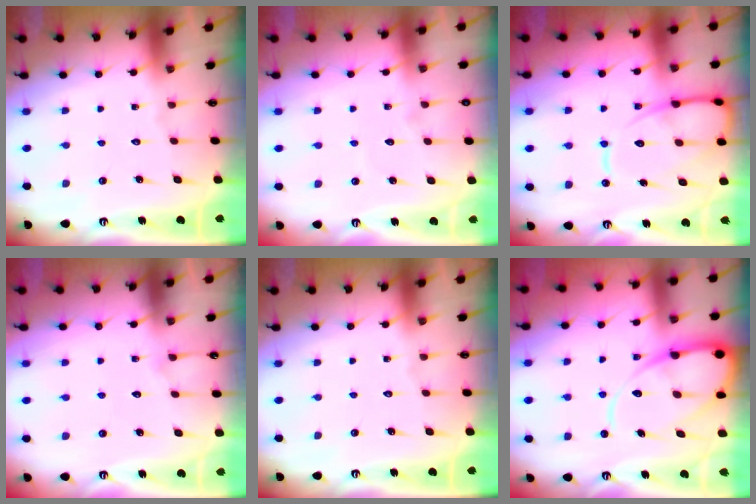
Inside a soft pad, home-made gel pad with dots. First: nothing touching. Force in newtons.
{"total": 3.3, "press": 3.3, "slide": 0.3}
{"total": 12.5, "press": 12.4, "slide": 1.5}
{"total": 4.7, "press": 4.7, "slide": 0.5}
{"total": 0.0}
{"total": 14.0, "press": 14.0, "slide": 1.3}